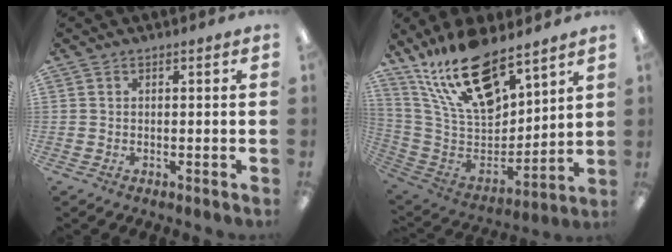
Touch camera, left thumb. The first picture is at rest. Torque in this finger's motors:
{"motor_torque": [0.54, 0.41, 1.33, -1.44, 0.20]}